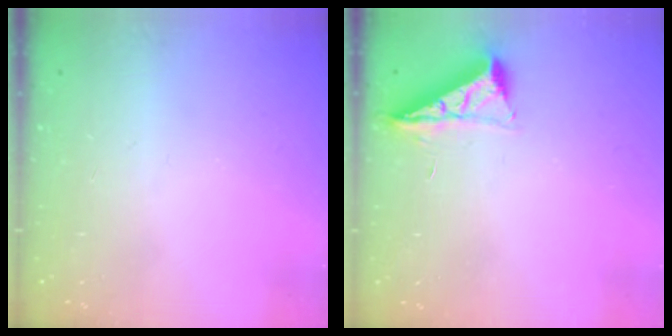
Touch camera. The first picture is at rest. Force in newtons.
{"total": 6.5, "press": 6.4, "slide": 0.9}